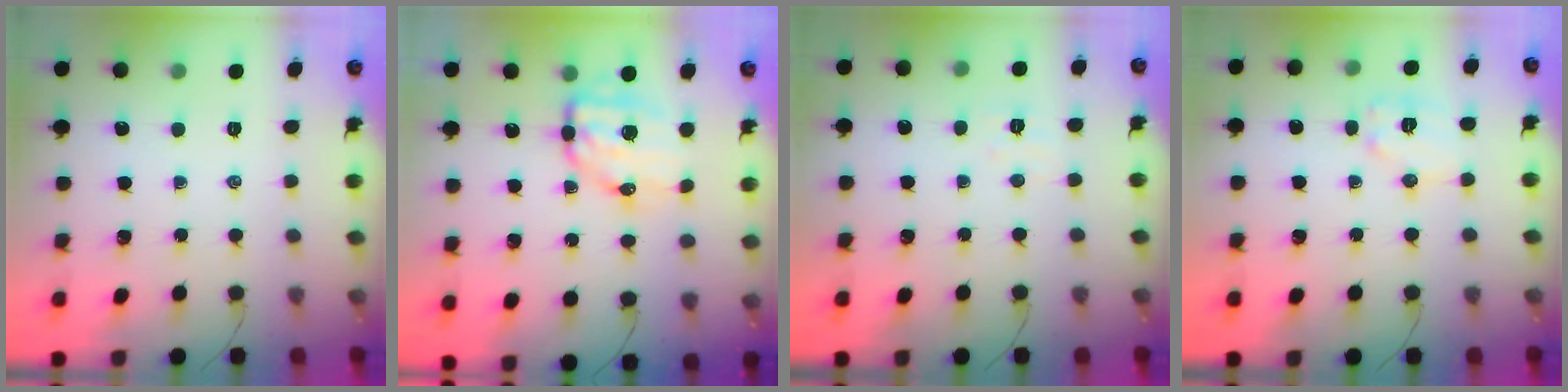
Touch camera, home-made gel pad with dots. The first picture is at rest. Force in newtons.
{"total": 7.9, "press": 7.7, "slide": 1.7}
{"total": 3.9, "press": 3.8, "slide": 0.8}
{"total": 7.7, "press": 7.7, "slide": 0.7}